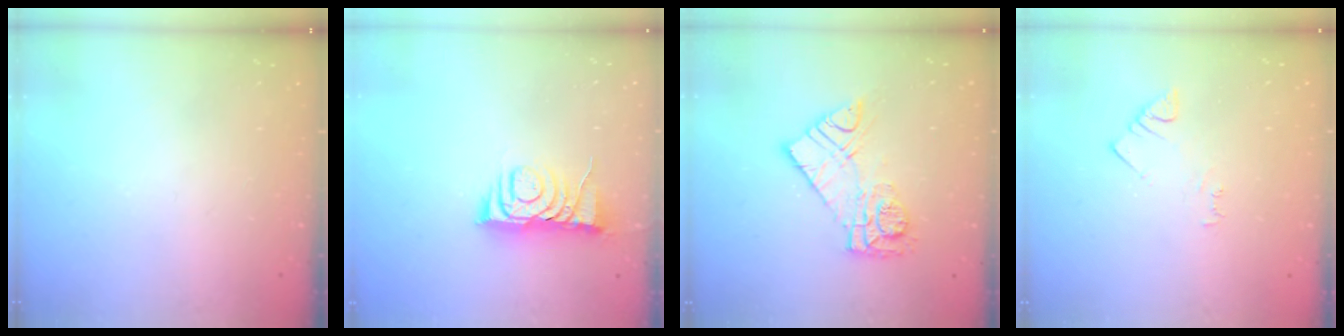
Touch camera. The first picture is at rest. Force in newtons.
{"total": 8.6, "press": 8.6, "slide": 0.5}
{"total": 11.7, "press": 11.6, "slide": 1.0}
{"total": 3.5, "press": 3.5, "slide": 0.5}